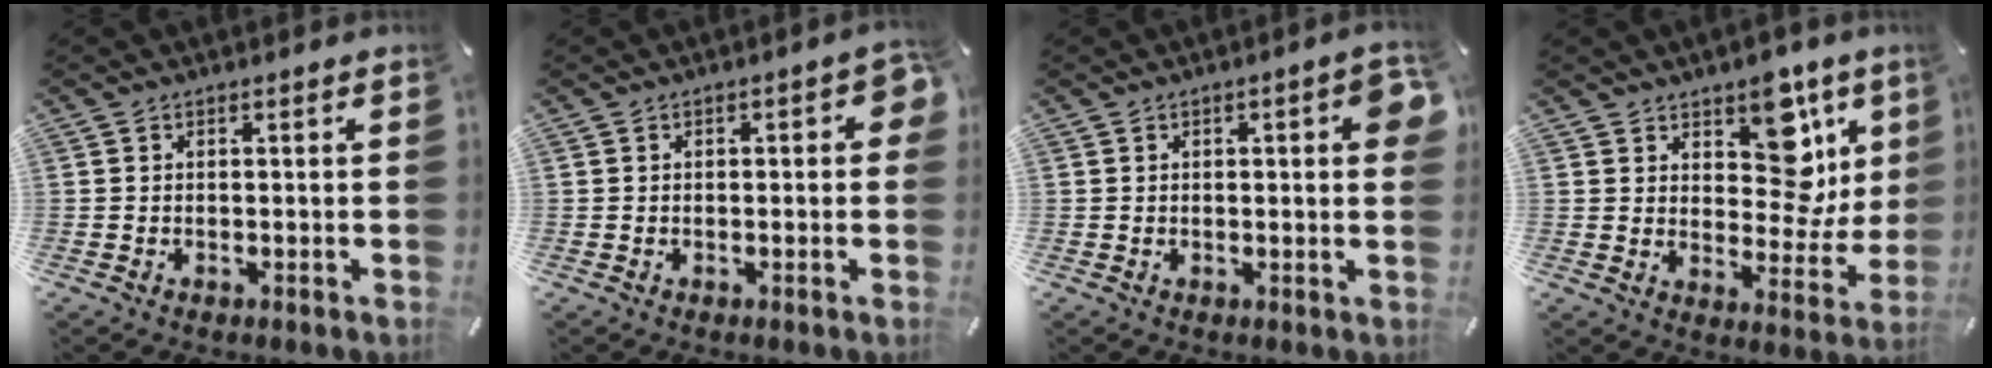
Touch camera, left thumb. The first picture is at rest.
{"total": 3.7, "force": [-0.1, 1.8, 3.2], "torque": [-0.035, 0.002, -0.007]}
{"total": 5.3, "force": [0.9, 1.8, 5.0], "torque": [-0.058, -0.002, 0.008]}
{"total": 14.2, "force": [7.7, 8.9, 8.0], "torque": [-0.080, -0.068, 0.134]}